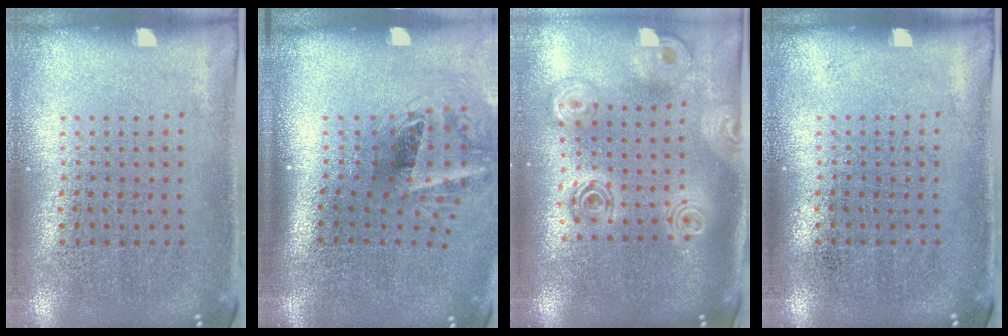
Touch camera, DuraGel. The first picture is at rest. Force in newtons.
{"total": 2.1, "press": 1.3, "slide": 1.6}
{"total": 2.3, "press": 1.8, "slide": 1.4}
{"total": 0.0}